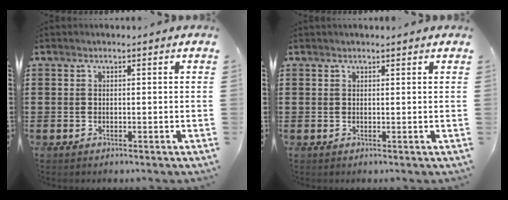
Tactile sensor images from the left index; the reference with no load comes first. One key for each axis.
{"total": 0.7, "fx": 0.6, "fy": 0.3, "fz": 0.0, "tx": -0.002, "ty": 0.001, "tz": 0.013}